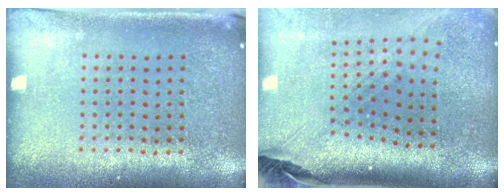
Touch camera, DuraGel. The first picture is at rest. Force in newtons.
{"total": 3.0, "press": 2.1, "slide": 2.1}